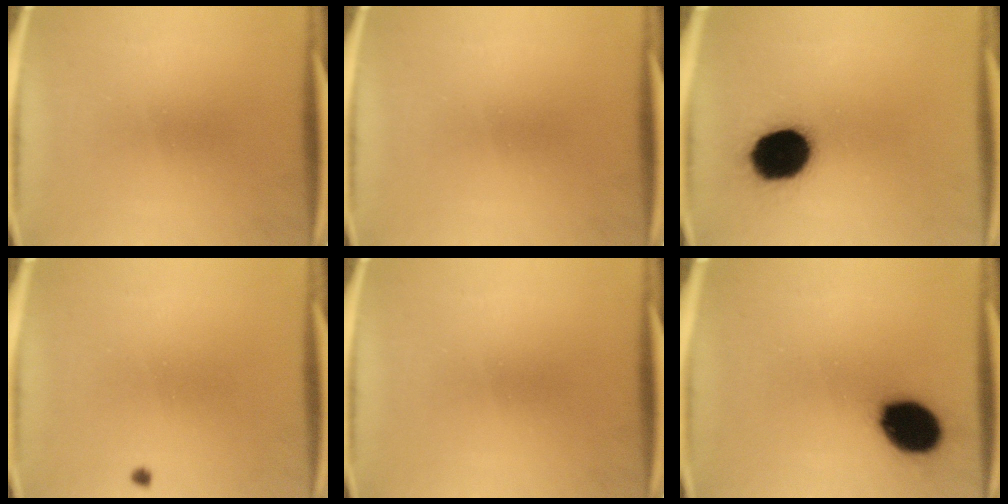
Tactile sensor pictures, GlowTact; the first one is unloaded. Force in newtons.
{"total": 0.0}
{"total": 17.4}
{"total": 0.5}
{"total": 0.0}
{"total": 14.1}